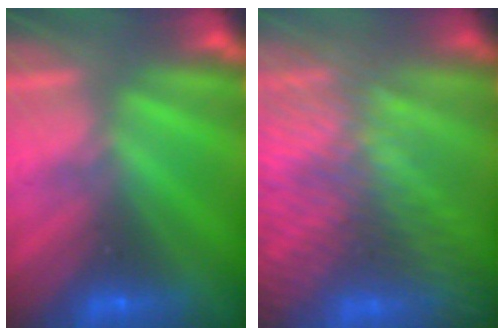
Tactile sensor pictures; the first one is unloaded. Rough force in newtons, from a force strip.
{"total": 8.4}